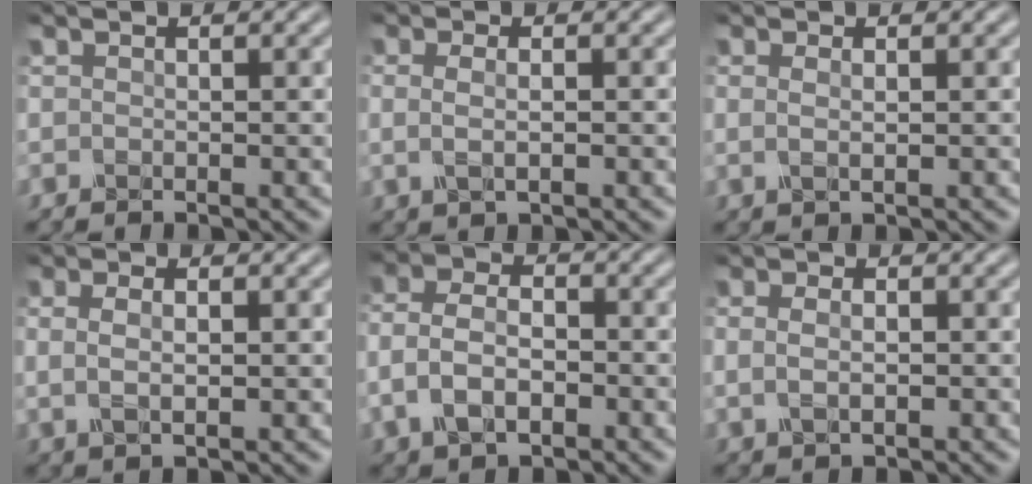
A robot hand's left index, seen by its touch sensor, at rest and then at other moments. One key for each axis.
{"total": 2.2, "fx": 0.4, "fy": 1.1, "fz": 1.9, "tx": -0.026, "ty": -0.003, "tz": -0.002}
{"total": 1.0, "fx": 0.4, "fy": 0.3, "fz": 0.9, "tx": -0.013, "ty": -0.002, "tz": 0.004}
{"total": 2.6, "fx": 0.5, "fy": 1.2, "fz": 2.3, "tx": -0.046, "ty": 0.001, "tz": 0.005}
{"total": 5.1, "fx": -1.4, "fy": 3.4, "fz": 3.5, "tx": -0.074, "ty": 0.009, "tz": -0.034}
{"total": 2.9, "fx": 0.4, "fy": 1.9, "fz": 2.1, "tx": -0.023, "ty": 0.008, "tz": -0.002}